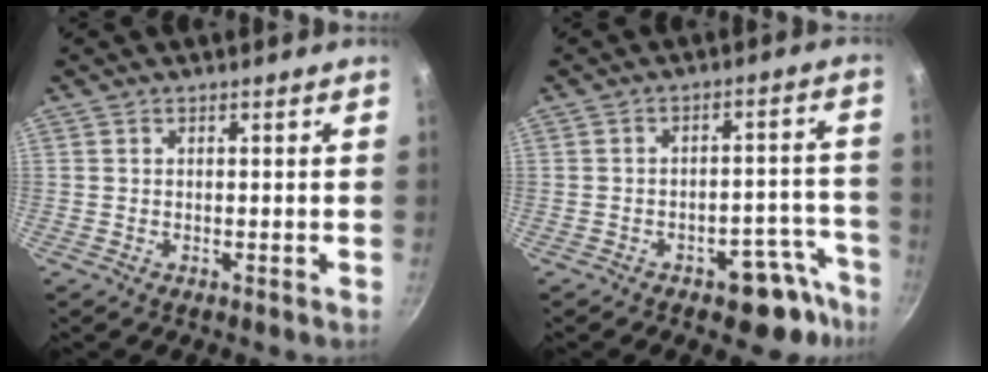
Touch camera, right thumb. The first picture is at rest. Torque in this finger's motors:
{"motor_torque": [2.63, 2.37, 0.45, -0.84, 0.03]}